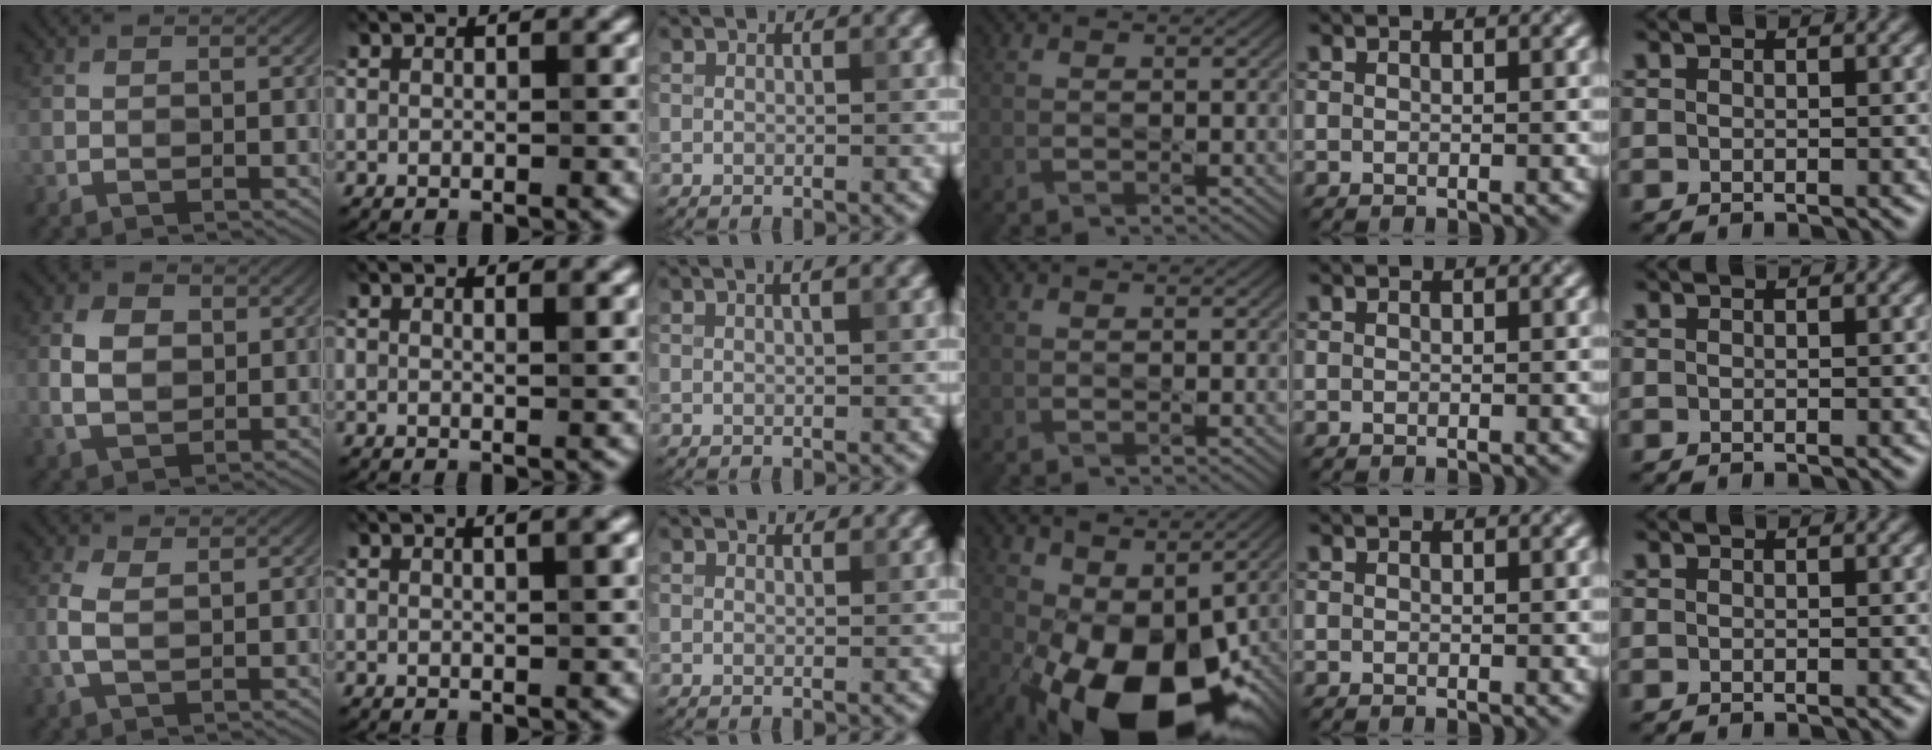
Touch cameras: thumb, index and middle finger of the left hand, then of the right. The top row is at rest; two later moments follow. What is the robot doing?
{"motion": "disassemble", "object": "velcro strap"}